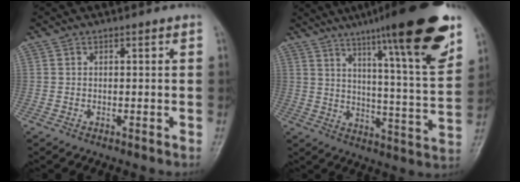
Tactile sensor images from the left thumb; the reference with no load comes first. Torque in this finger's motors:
{"motor_torque": [1.22, 0.12, 1.71, -1.06, 0.40]}